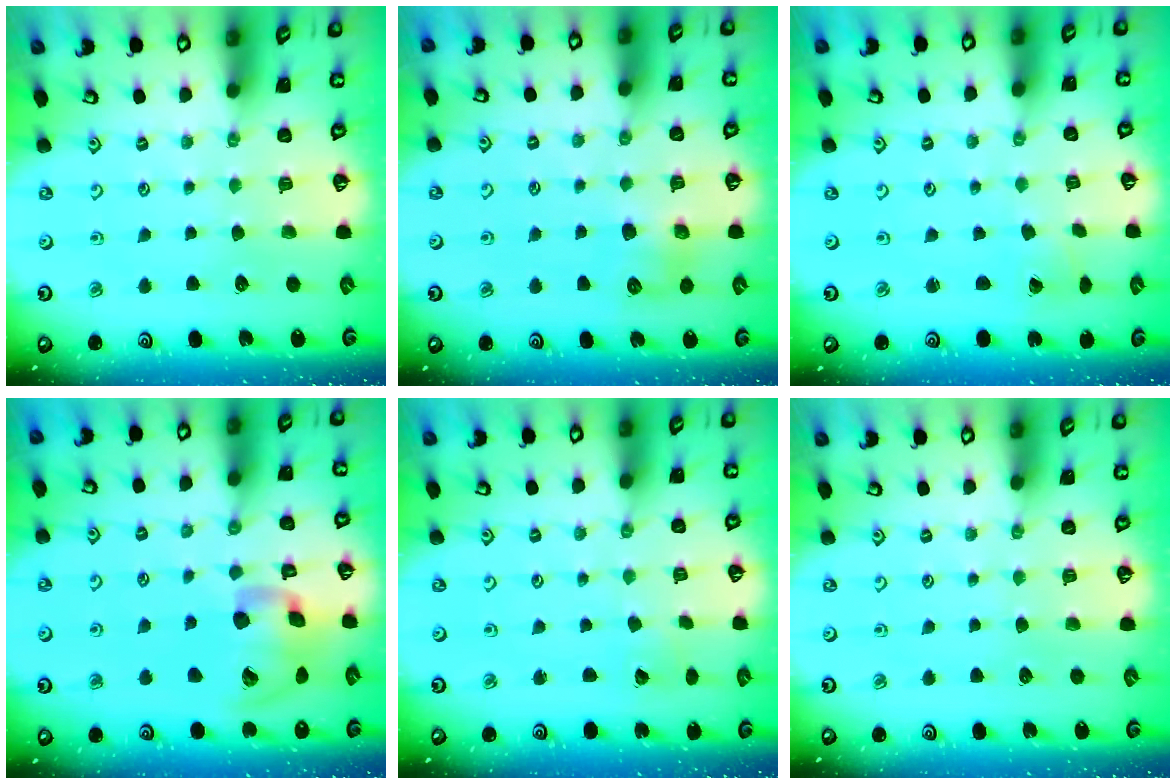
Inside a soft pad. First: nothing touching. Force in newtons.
{"total": 6.5, "press": 6.5, "slide": 0.5}
{"total": 1.7, "press": 1.7, "slide": 0.3}
{"total": 17.8, "press": 17.5, "slide": 2.9}
{"total": 2.3, "press": 2.3, "slide": 0.3}
{"total": 0.0}